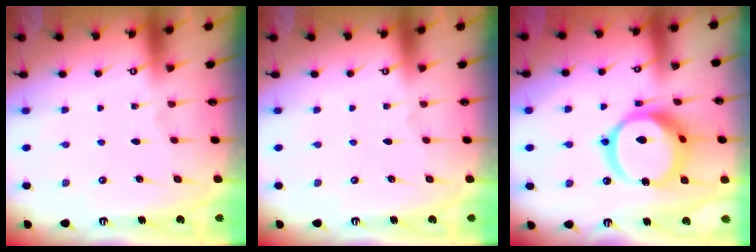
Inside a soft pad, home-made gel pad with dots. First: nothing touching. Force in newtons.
{"total": 0.0}
{"total": 17.9, "press": 17.7, "slide": 2.2}